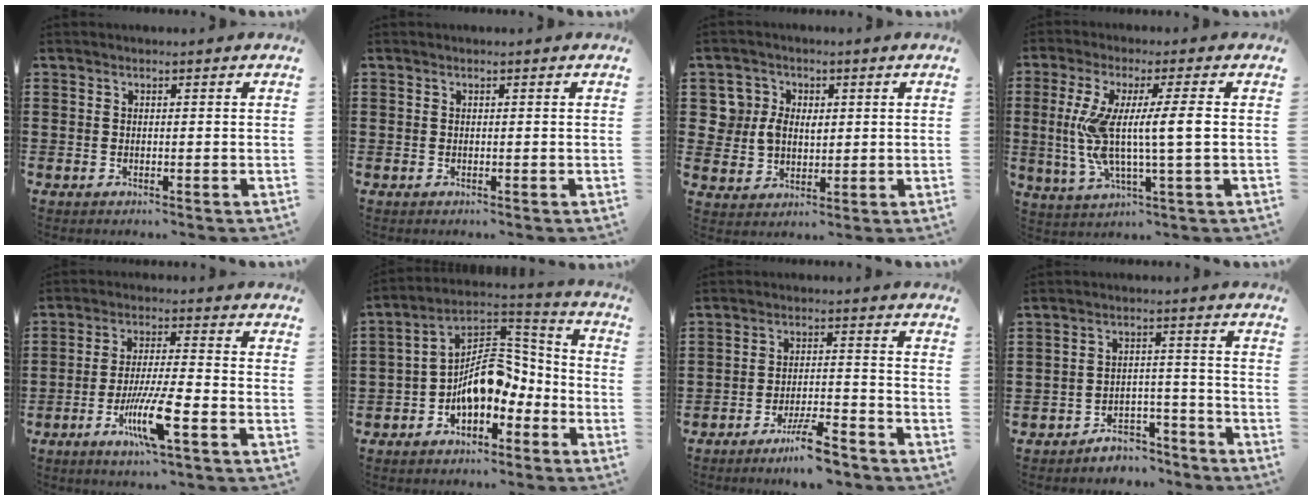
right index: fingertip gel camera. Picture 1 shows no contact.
{"total": 0.0}
{"total": 5.0, "force": [1.4, 4.4, 2.1], "torque": [-0.068, 0.012, 0.023]}
{"total": 10.2, "force": [0.5, 1.1, 10.1], "torque": [-0.212, -0.014, -0.002]}
{"total": 9.2, "force": [-4.1, 1.2, 8.1], "torque": [-0.161, -0.010, -0.077]}
{"total": 9.3, "force": [-2.4, 5.7, 6.9], "torque": [-0.117, 0.001, -0.049]}
{"total": 6.4, "force": [-5.2, 0.5, 3.7], "torque": [-0.065, 0.001, -0.095]}
{"total": 4.3, "force": [-4.0, 1.4, 0.5], "torque": [-0.012, 0.011, -0.082]}